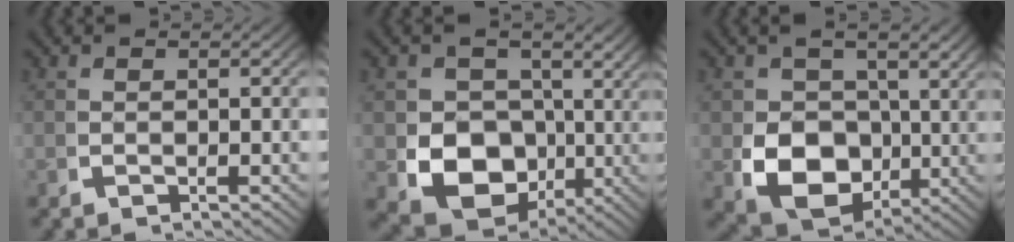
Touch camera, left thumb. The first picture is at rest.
{"total": 14.8, "force": [-0.3, 12.3, 8.2], "torque": [-0.173, -0.057, 0.008]}
{"total": 11.3, "force": [0.8, 8.6, 7.3], "torque": [-0.162, -0.053, 0.038]}